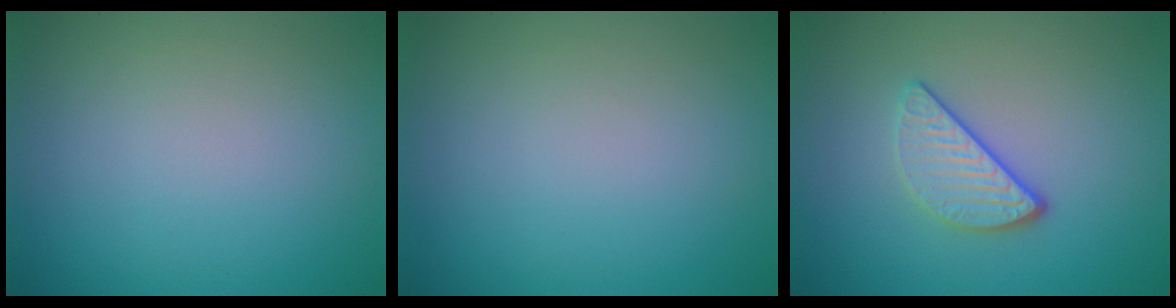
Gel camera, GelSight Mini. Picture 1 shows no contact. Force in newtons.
{"total": 0.0}
{"total": 3.2, "press": 2.5, "slide": 1.9}